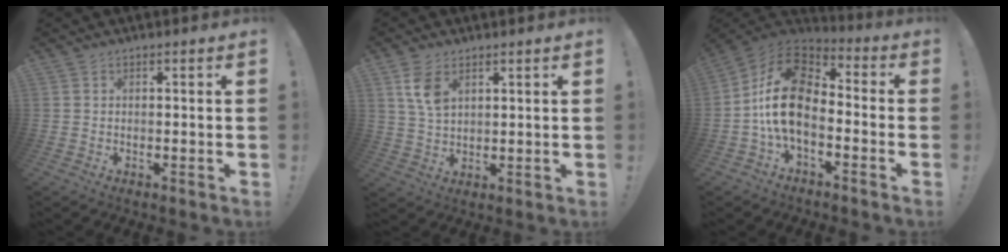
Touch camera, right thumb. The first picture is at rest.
{"total": 7.3, "force": [3.6, 4.2, 4.8], "torque": [-0.086, -0.014, 0.065]}
{"total": 17.0, "force": [-1.4, 10.6, 13.2], "torque": [-0.244, 0.017, -0.020]}